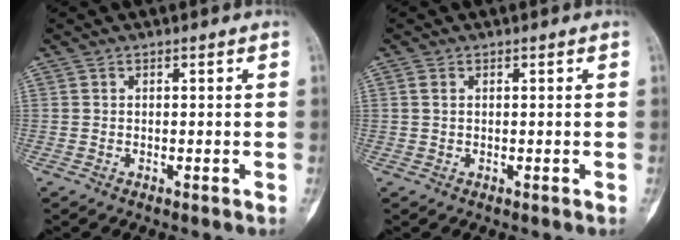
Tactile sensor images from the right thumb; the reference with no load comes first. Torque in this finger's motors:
{"motor_torque": [0.01, -0.25, 0.30, 0.02, -0.02]}